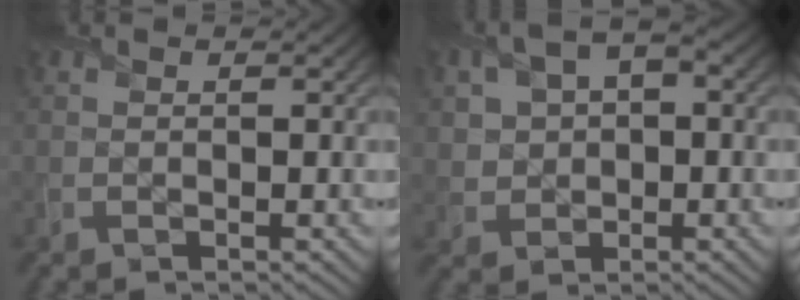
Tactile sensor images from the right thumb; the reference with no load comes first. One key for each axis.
{"total": 7.2, "fx": 1.6, "fy": 4.9, "fz": 5.0, "tx": -0.097, "ty": 0.004, "tz": 0.028}